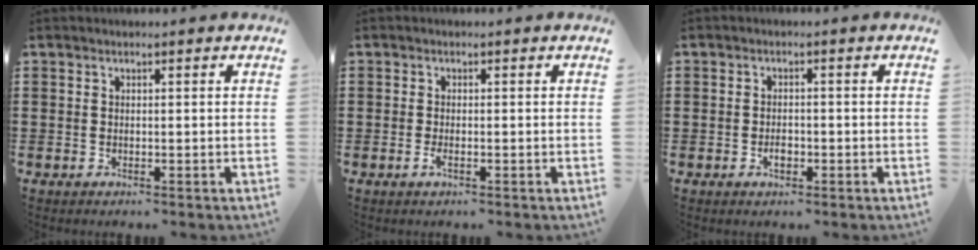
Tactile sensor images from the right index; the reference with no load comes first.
{"total": 1.1, "force": [-0.5, 0.2, 1.0], "torque": [-0.027, -0.006, -0.011]}
{"total": 1.8, "force": [-0.8, 1.0, 1.3], "torque": [-0.025, 0.000, -0.013]}